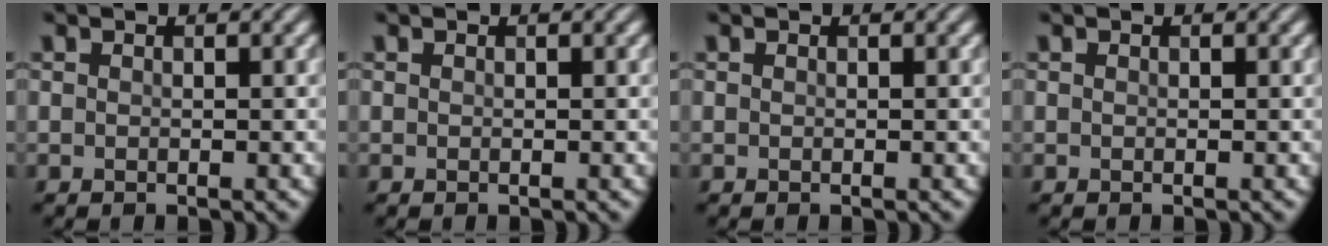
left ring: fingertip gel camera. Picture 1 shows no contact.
{"total": 0.0}
{"total": 0.0}
{"total": 0.0}